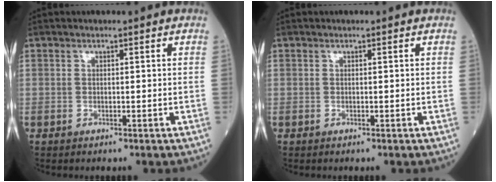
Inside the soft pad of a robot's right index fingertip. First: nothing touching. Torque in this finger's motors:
{"motor_torque": [0.00, 0.00, 0.00, -0.01]}